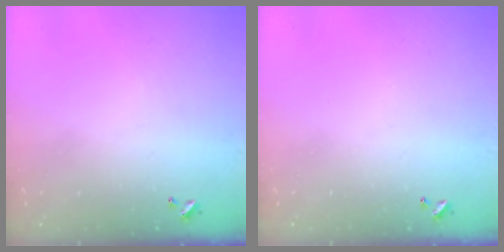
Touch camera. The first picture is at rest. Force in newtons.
{"total": 0.0}